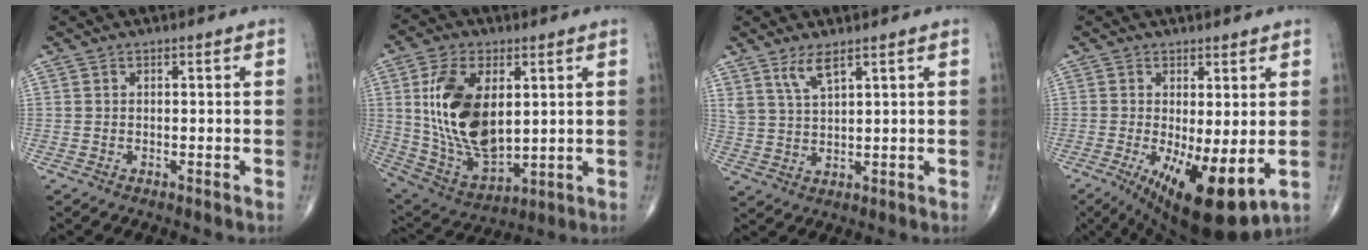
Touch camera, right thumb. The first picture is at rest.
{"total": 18.9, "force": [3.5, 10.6, 15.3], "torque": [-0.276, -0.019, 0.080]}
{"total": 4.7, "force": [3.2, 1.3, 3.2], "torque": [-0.065, -0.019, 0.070]}
{"total": 13.0, "force": [-2.9, 4.3, 11.9], "torque": [-0.191, -0.027, -0.029]}